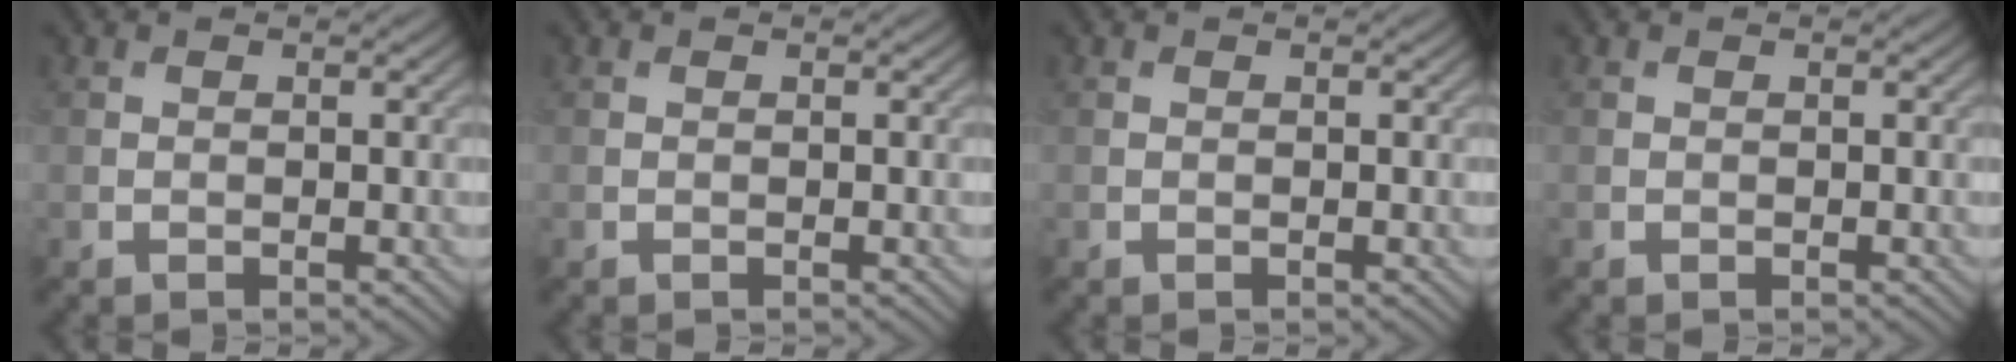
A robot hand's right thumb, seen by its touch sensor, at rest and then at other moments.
{"total": 0.0}
{"total": 0.0}
{"total": 0.0}